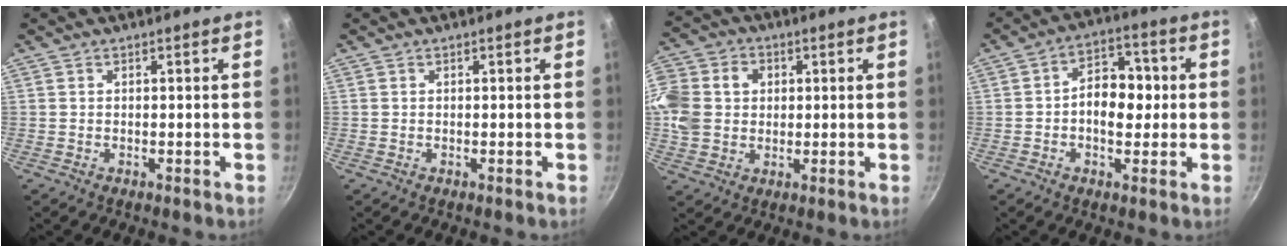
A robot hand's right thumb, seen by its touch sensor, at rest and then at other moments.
{"total": 0.0}
{"total": 17.7, "force": [2.6, 14.4, 10.0], "torque": [-0.245, 0.037, 0.052]}
{"total": 9.4, "force": [-0.2, 6.2, 7.1], "torque": [-0.076, 0.023, -0.012]}